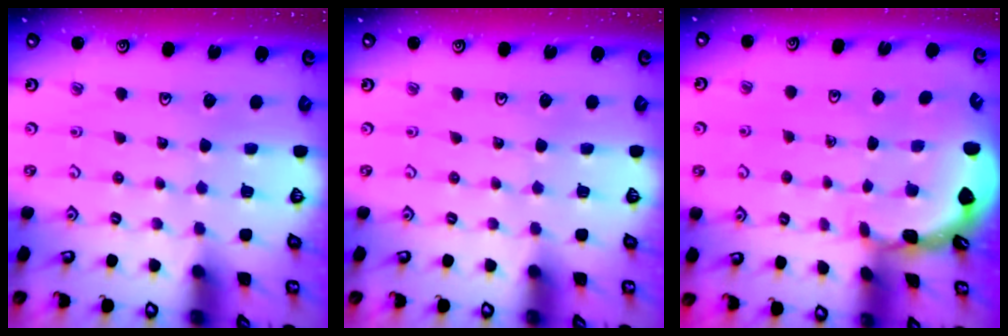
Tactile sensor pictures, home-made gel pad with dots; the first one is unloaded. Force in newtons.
{"total": 0.0}
{"total": 1.8, "press": 1.8, "slide": 0.1}